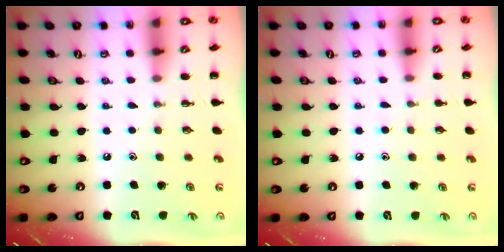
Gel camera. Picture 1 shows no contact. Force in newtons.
{"total": 4.6, "press": 4.3, "slide": 1.6}